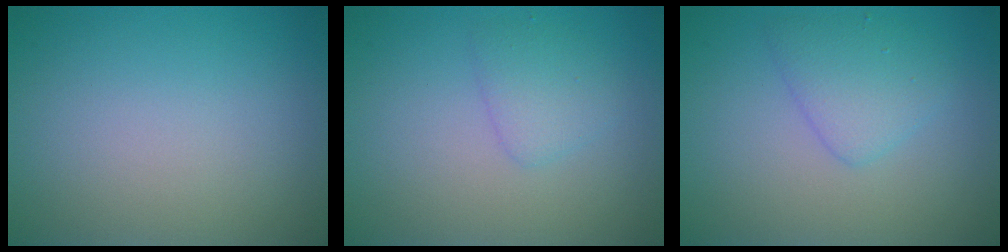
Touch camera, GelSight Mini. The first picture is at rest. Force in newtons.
{"total": 1.9, "press": 1.9, "slide": 0.0}
{"total": 2.6, "press": 2.6, "slide": 0.2}